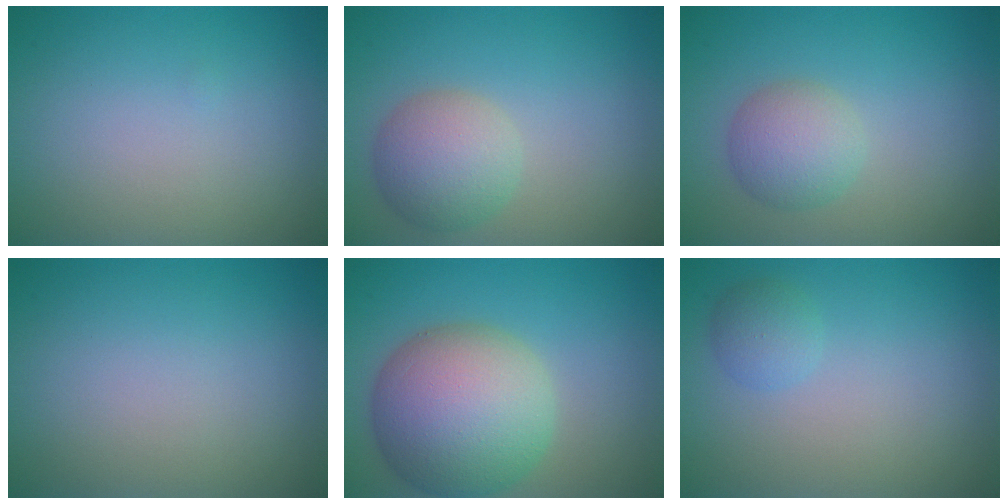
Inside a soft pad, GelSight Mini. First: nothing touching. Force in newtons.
{"total": 4.4, "press": 4.4, "slide": 0.2}
{"total": 3.3, "press": 3.3, "slide": 0.0}
{"total": 0.0}
{"total": 10.5, "press": 10.5, "slide": 0.6}
{"total": 1.6, "press": 1.6, "slide": 0.1}